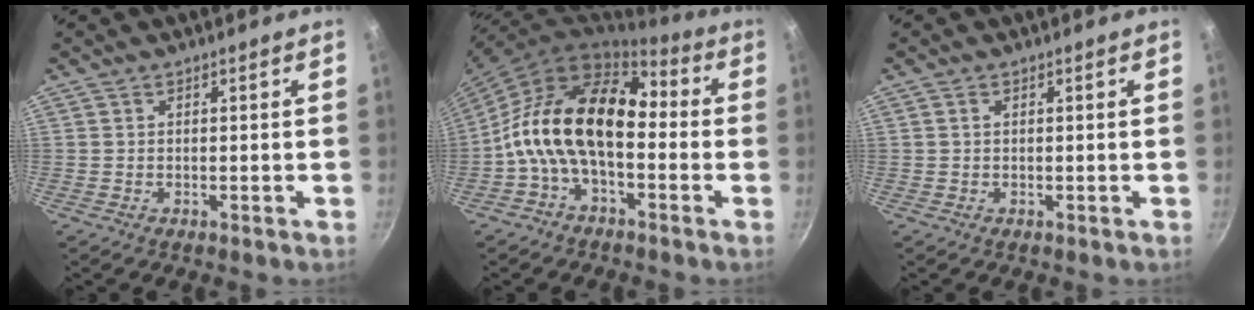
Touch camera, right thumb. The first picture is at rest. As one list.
[{"total": 17.1, "force": [-2.0, 10.0, 13.8], "torque": [-0.222, 0.048, -0.059]}, {"total": 0.6, "force": [0.2, 0.4, 0.4], "torque": [-0.008, 0.003, 0.003]}]